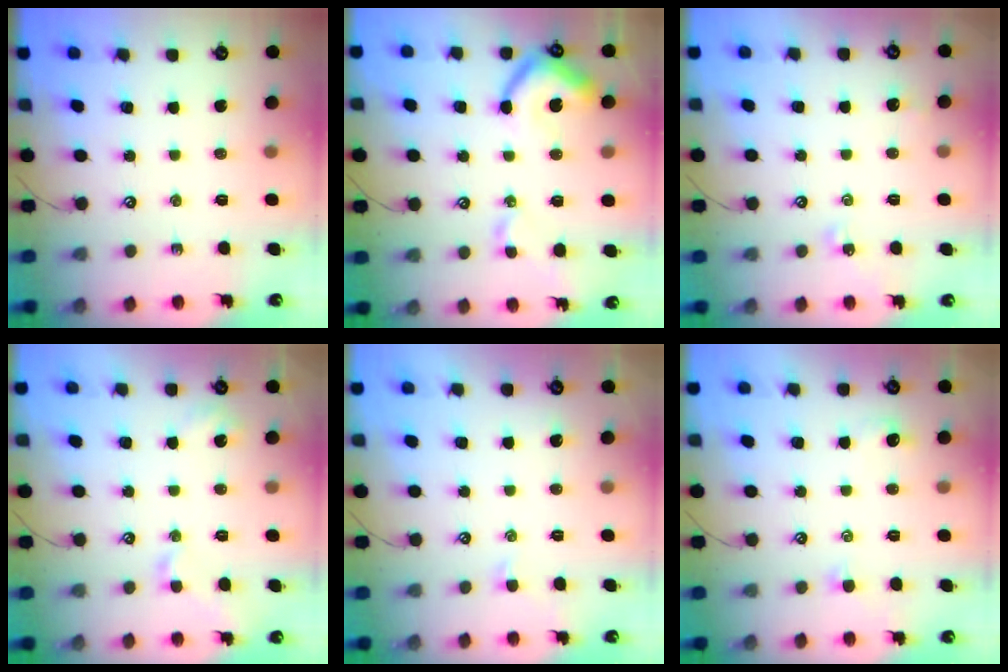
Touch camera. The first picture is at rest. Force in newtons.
{"total": 10.9, "press": 10.7, "slide": 1.7}
{"total": 5.0, "press": 5.0, "slide": 0.6}
{"total": 3.9, "press": 3.9, "slide": 0.7}
{"total": 0.7, "press": 0.5, "slide": 0.5}
{"total": 1.0, "press": 0.7, "slide": 0.7}